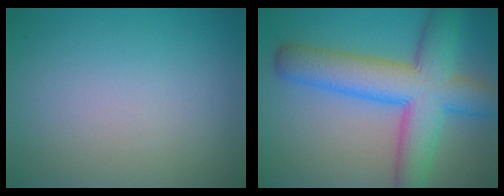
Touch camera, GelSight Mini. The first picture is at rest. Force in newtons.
{"total": 9.7, "press": 9.7, "slide": 0.2}